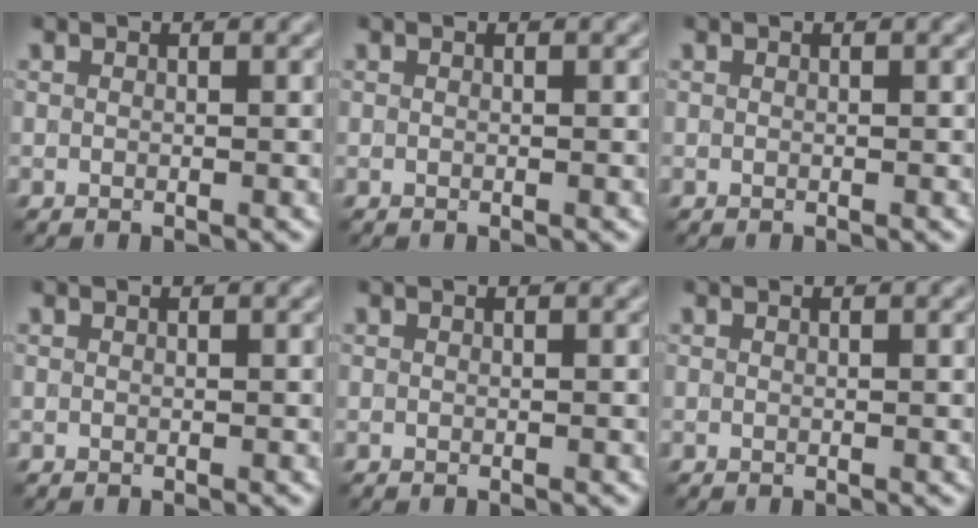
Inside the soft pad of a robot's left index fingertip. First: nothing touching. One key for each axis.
{"total": 0.0}
{"total": 0.0}
{"total": 0.0}
{"total": 0.0}
{"total": 0.9, "fx": 0.1, "fy": 0.2, "fz": 0.9, "tx": -0.012, "ty": 0.000, "tz": -0.001}